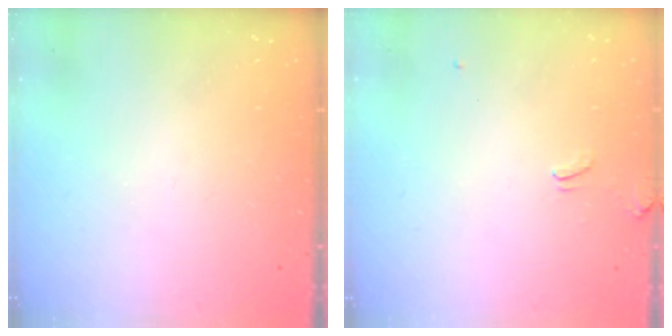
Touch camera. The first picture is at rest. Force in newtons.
{"total": 0.5, "press": 0.1, "slide": 0.5}